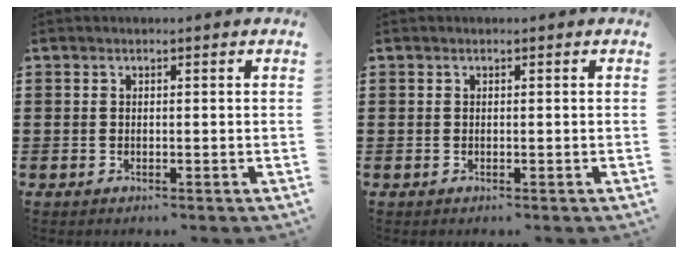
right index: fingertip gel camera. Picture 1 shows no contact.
{"total": 0.0}